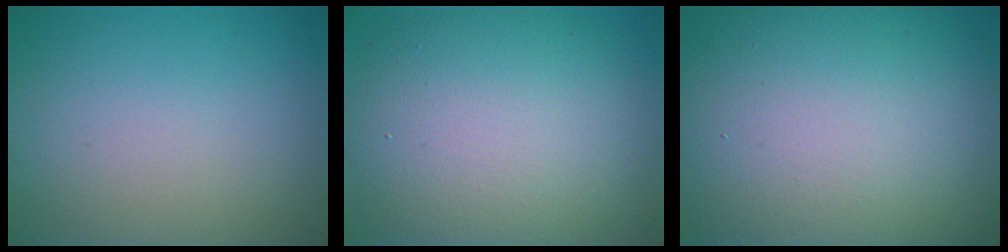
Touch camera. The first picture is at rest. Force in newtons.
{"total": 11.8, "press": 11.8, "slide": 0.5}
{"total": 18.2, "press": 18.2, "slide": 1.0}